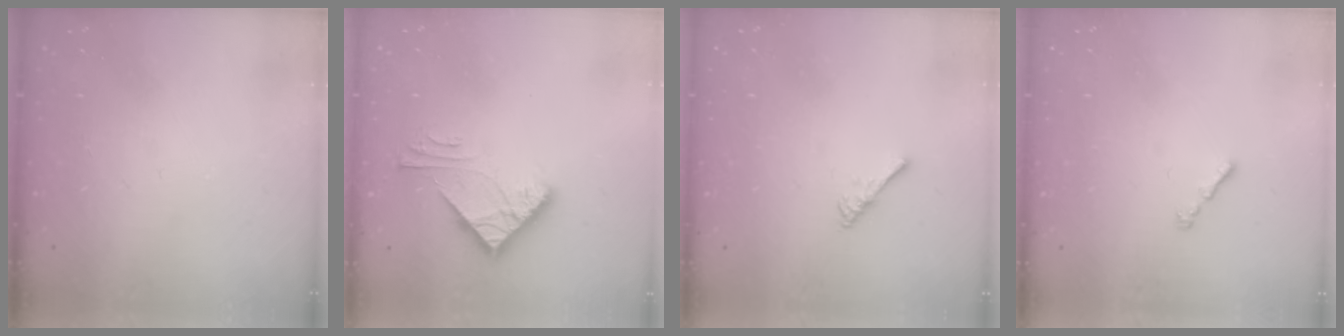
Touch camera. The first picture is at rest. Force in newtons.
{"total": 6.6, "press": 6.6, "slide": 0.5}
{"total": 2.7, "press": 2.6, "slide": 0.5}
{"total": 1.0, "press": 0.9, "slide": 0.5}